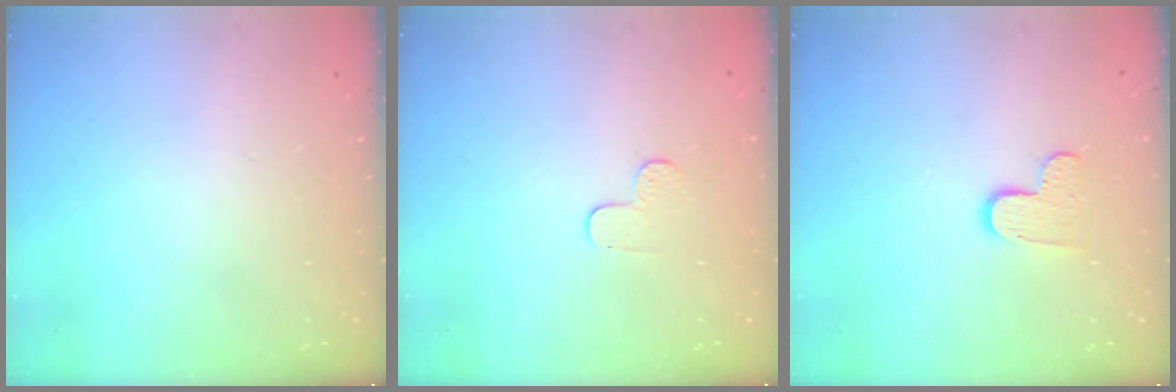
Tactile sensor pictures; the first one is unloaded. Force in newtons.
{"total": 4.7, "press": 4.7, "slide": 0.5}
{"total": 8.0, "press": 7.9, "slide": 0.6}